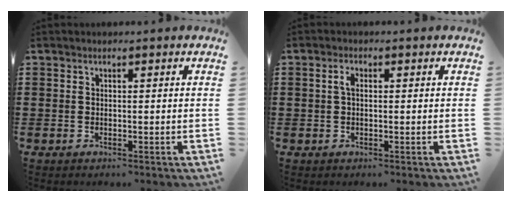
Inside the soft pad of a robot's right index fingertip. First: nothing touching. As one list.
[{"total": 1.8, "force": [0.2, 0.9, 1.6], "torque": [-0.032, 0.005, 0.001]}]